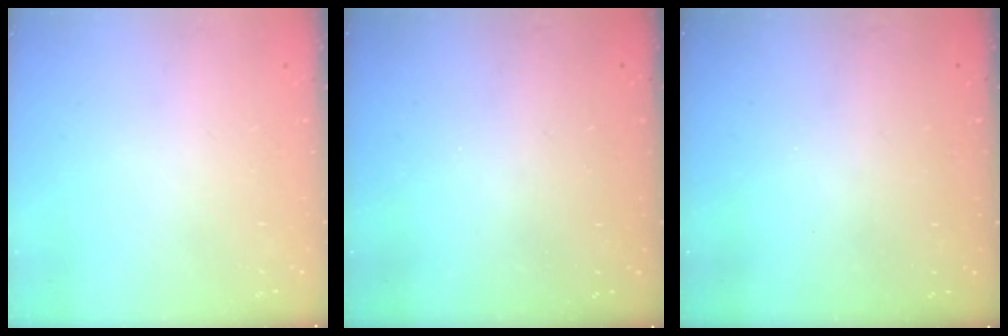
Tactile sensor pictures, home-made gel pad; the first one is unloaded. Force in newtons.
{"total": 3.2, "press": 3.2, "slide": 0.1}
{"total": 3.2, "press": 3.2, "slide": 0.1}